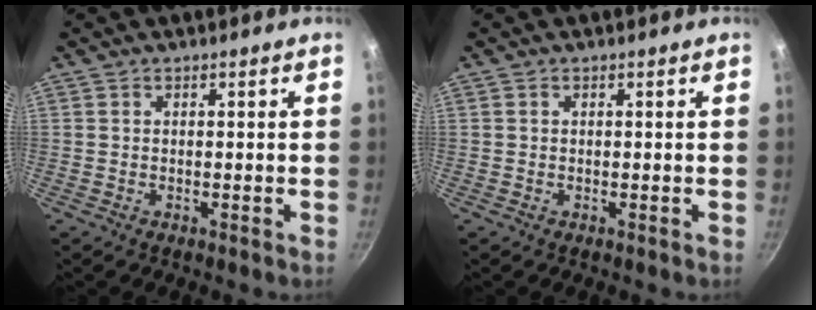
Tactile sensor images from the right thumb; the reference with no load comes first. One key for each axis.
{"total": 0.0}